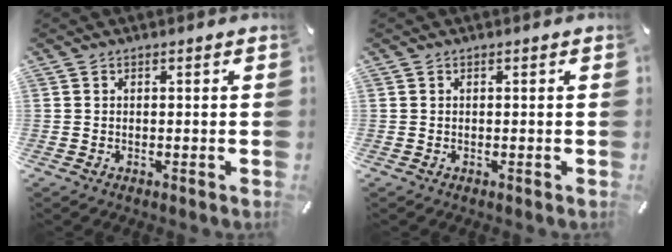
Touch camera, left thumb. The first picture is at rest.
{"total": 0.0}